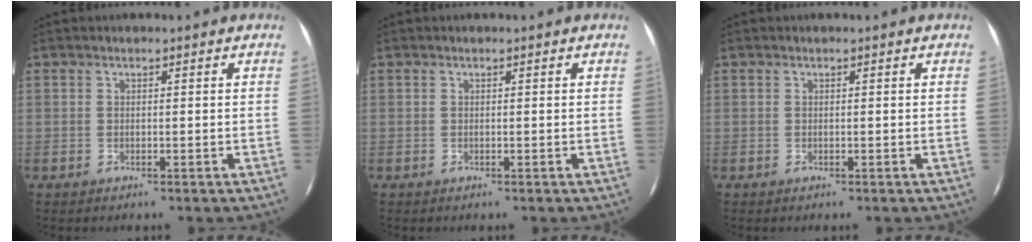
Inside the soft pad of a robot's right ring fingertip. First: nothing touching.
{"total": 0.0}
{"total": 0.0}